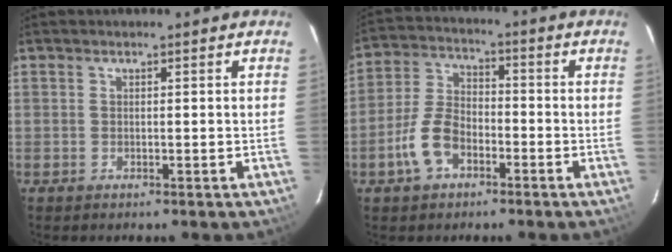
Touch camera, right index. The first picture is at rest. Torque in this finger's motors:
{"motor_torque": [0.49, -0.15, -0.04, -0.06]}